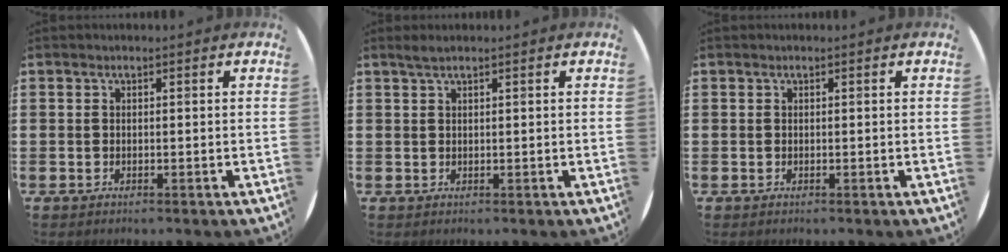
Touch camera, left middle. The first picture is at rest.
{"total": 1.0, "force": [0.8, 0.0, 0.6], "torque": [-0.012, 0.002, 0.015]}
{"total": 0.0}